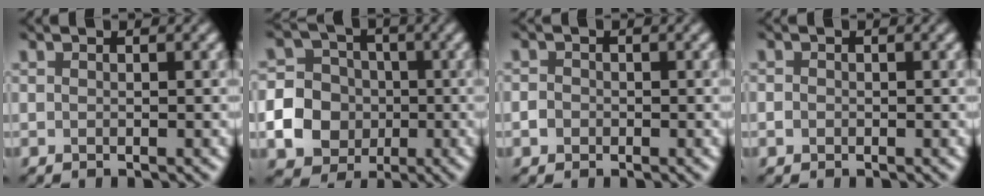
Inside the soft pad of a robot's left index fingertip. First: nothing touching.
{"total": 11.1, "force": [-3.1, 10.3, 2.6], "torque": [-0.073, -0.023, -0.069]}
{"total": 0.9, "force": [-0.5, 0.8, -0.2], "torque": [0.006, 0.000, -0.011]}
{"total": 0.5, "force": [-0.3, 0.4, -0.1], "torque": [0.003, -0.001, -0.006]}